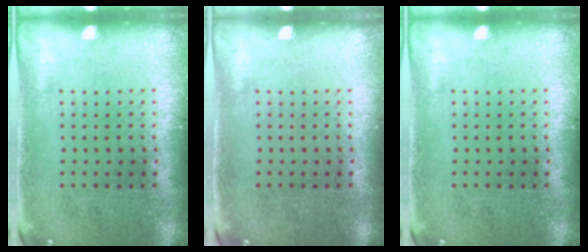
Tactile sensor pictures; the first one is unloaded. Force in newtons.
{"total": 0.0}
{"total": 0.0}